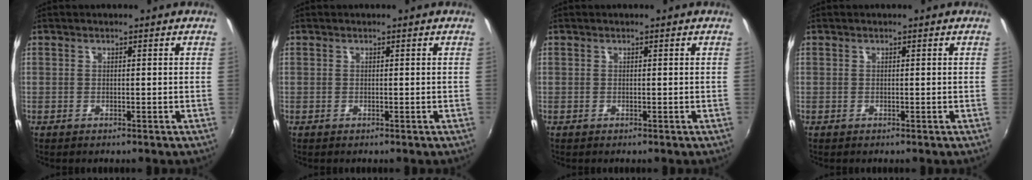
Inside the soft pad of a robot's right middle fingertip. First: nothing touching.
{"total": 0.0}
{"total": 0.0}
{"total": 0.0}